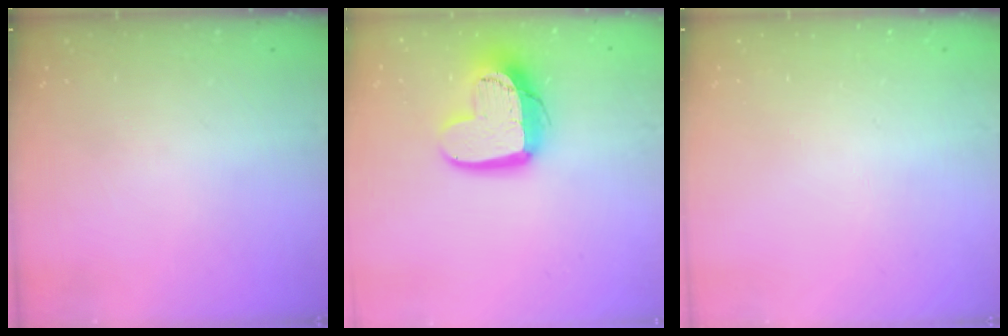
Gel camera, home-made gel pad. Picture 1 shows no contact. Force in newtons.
{"total": 14.7, "press": 14.6, "slide": 1.2}
{"total": 0.0}